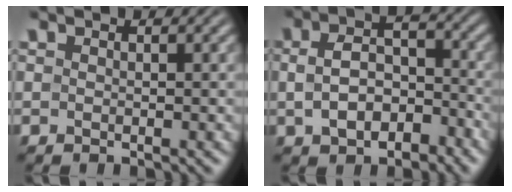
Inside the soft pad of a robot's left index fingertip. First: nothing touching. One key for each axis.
{"total": 5.5, "fx": -1.3, "fy": 3.4, "fz": 4.1, "tx": -0.073, "ty": 0.003, "tz": -0.026}